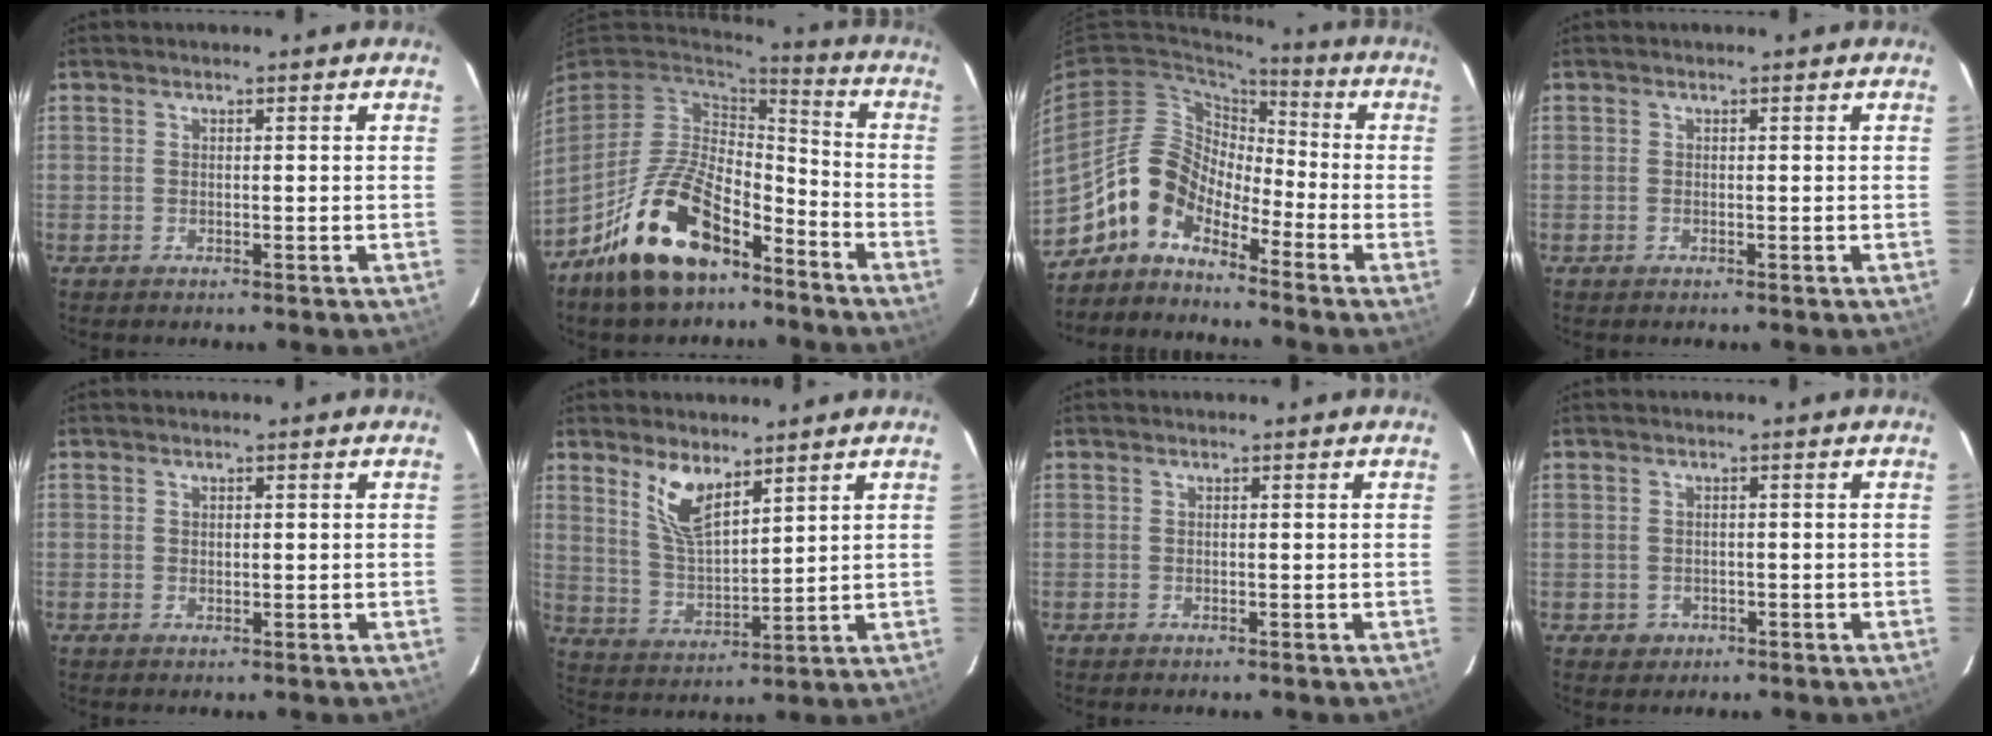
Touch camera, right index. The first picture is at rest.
{"total": 17.9, "force": [-11.1, 8.3, 11.4], "torque": [-0.229, 0.003, -0.193]}
{"total": 9.6, "force": [-6.6, 5.5, 4.3], "torque": [-0.079, 0.035, -0.146]}
{"total": 0.0}
{"total": 0.7, "force": [0.3, 0.6, 0.4], "torque": [-0.006, 0.003, 0.006]}
{"total": 8.2, "force": [5.4, 2.8, 5.5], "torque": [-0.106, -0.004, 0.115]}
{"total": 0.0}
{"total": 2.3, "force": [-0.6, 2.1, 0.4], "torque": [-0.008, 0.002, -0.002]}